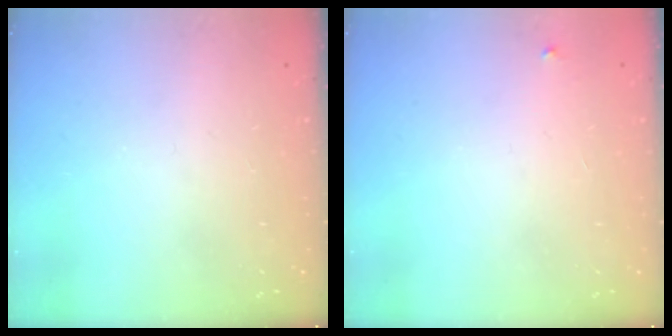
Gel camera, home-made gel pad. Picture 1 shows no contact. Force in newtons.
{"total": 2.1, "press": 2.1, "slide": 0.1}